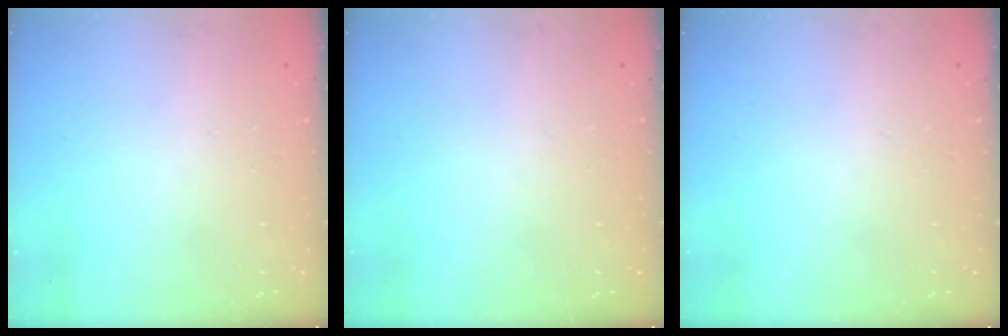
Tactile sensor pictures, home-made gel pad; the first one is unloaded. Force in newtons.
{"total": 0.0}
{"total": 0.0}